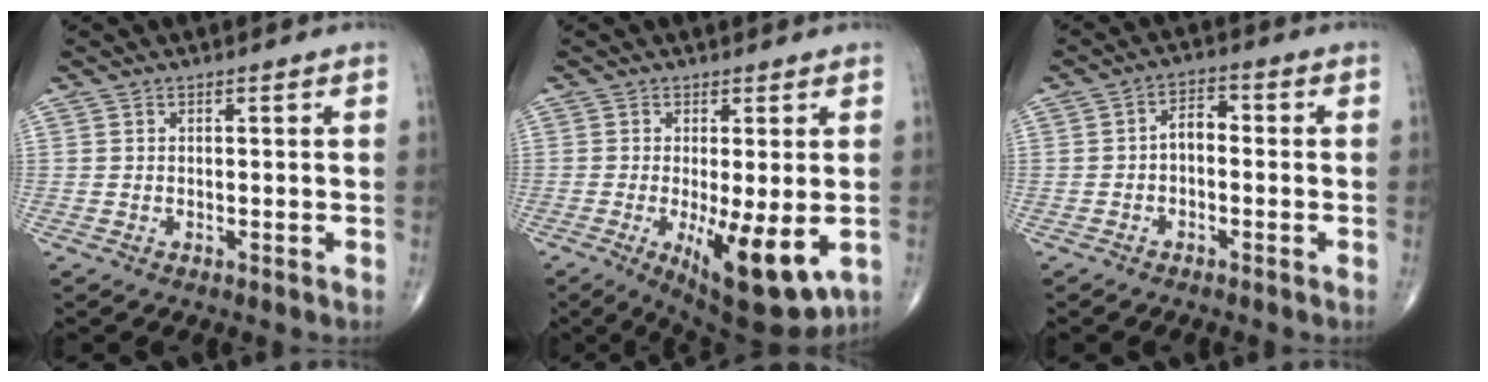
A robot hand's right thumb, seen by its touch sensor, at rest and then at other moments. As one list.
[{"total": 11.9, "force": [-3.0, 3.6, 10.9], "torque": [-0.161, -0.026, -0.036]}, {"total": 3.8, "force": [-0.6, 2.4, 2.9], "torque": [-0.038, 0.020, -0.021]}]